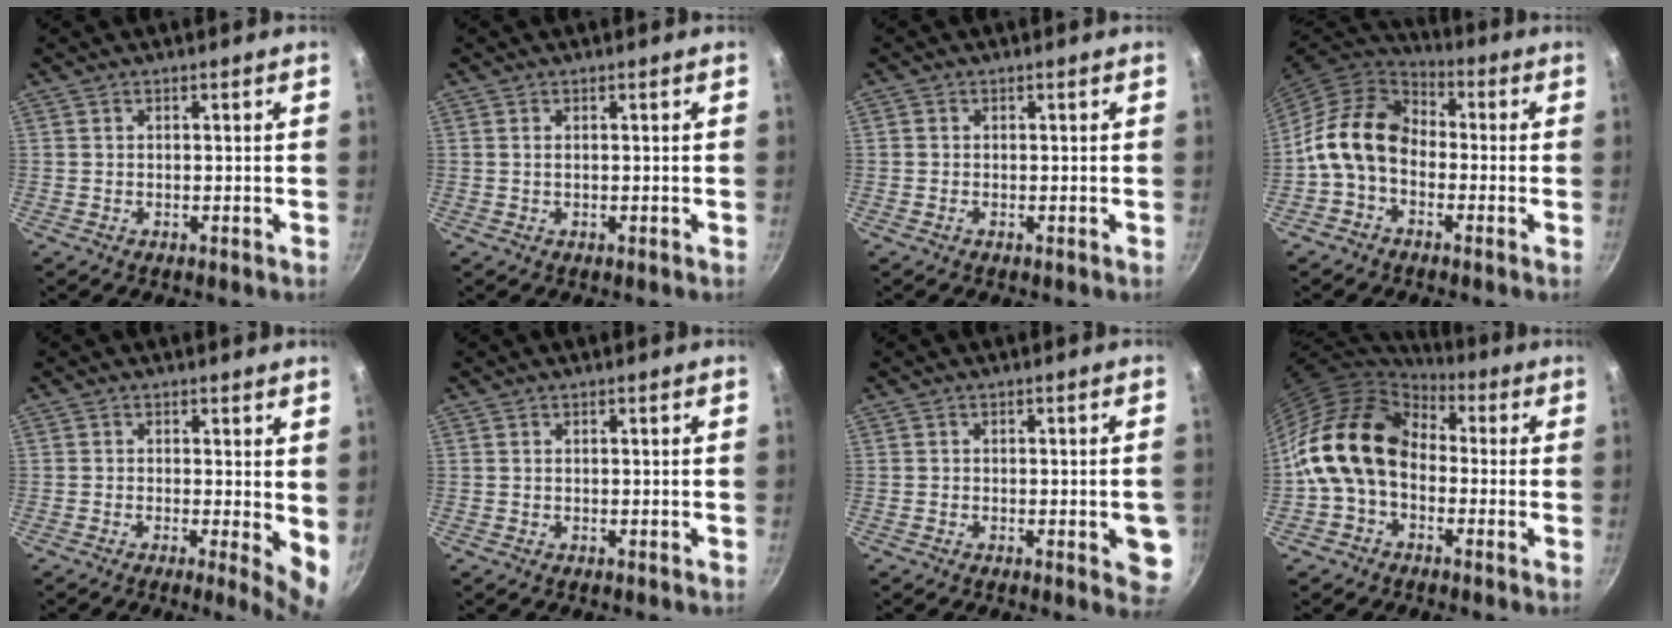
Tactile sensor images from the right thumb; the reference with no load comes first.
{"total": 0.6, "force": [0.1, 0.2, 0.5], "torque": [-0.010, 0.000, 0.003]}
{"total": 0.9, "force": [-0.7, 0.5, 0.3], "torque": [-0.006, 0.003, -0.018]}
{"total": 12.5, "force": [-1.6, 9.3, 8.2], "torque": [-0.120, 0.035, -0.052]}
{"total": 5.7, "force": [0.0, 1.7, 5.5], "torque": [-0.066, -0.013, -0.003]}
{"total": 0.0}
{"total": 5.6, "force": [-1.4, 2.0, 5.0], "torque": [-0.038, 0.003, -0.018]}
{"total": 15.8, "force": [-0.4, 11.8, 10.6], "torque": [-0.166, 0.038, -0.026]}